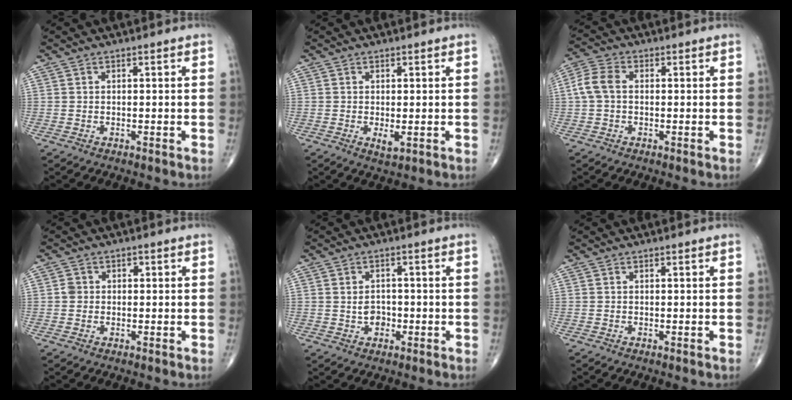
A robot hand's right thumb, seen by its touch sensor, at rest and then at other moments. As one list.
[{"total": 1.9, "force": [-0.3, 0.7, 1.7], "torque": [-0.028, -0.006, -0.002]}, {"total": 5.3, "force": [0.1, 3.6, 4.0], "torque": [-0.091, 0.016, -0.005]}, {"total": 1.9, "force": [0.0, 1.8, 0.6], "torque": [0.003, 0.005, -0.003]}, {"total": 3.2, "force": [-0.5, 2.6, 1.9], "torque": [-0.015, 0.005, -0.007]}, {"total": 0.0}]